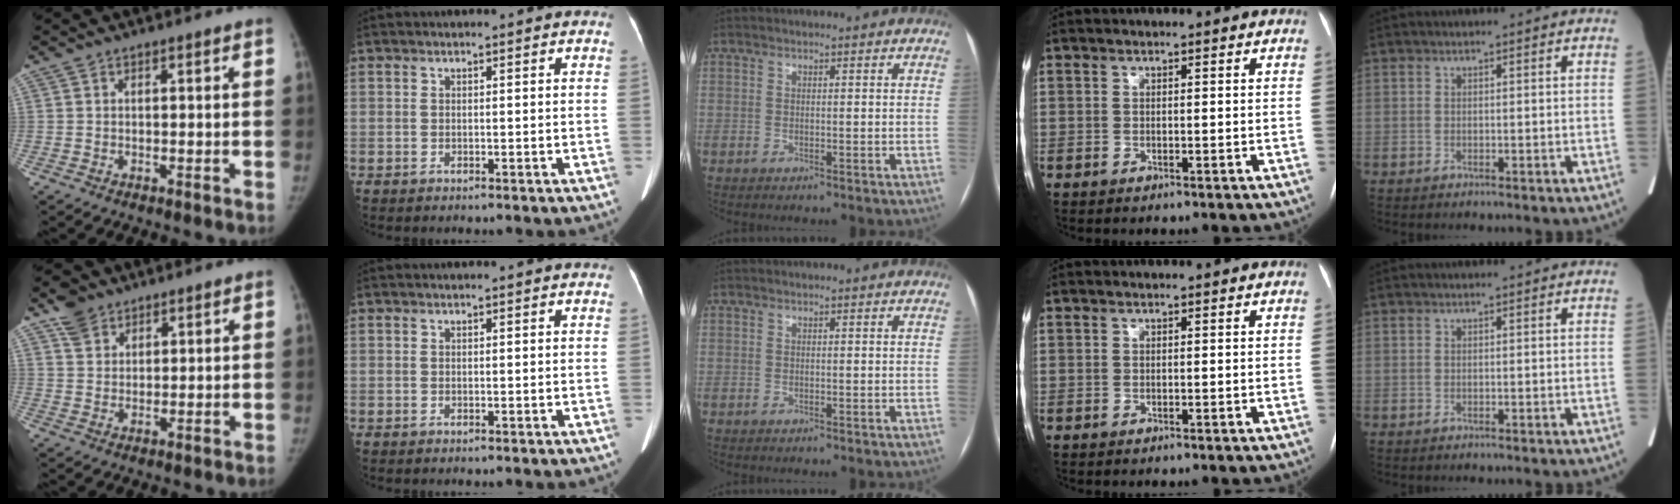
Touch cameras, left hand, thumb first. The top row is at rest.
{"thumb": {"total": 5.1, "force": [3.7, 3.3, 1.4], "torque": [-0.008, -0.016, 0.071]}}